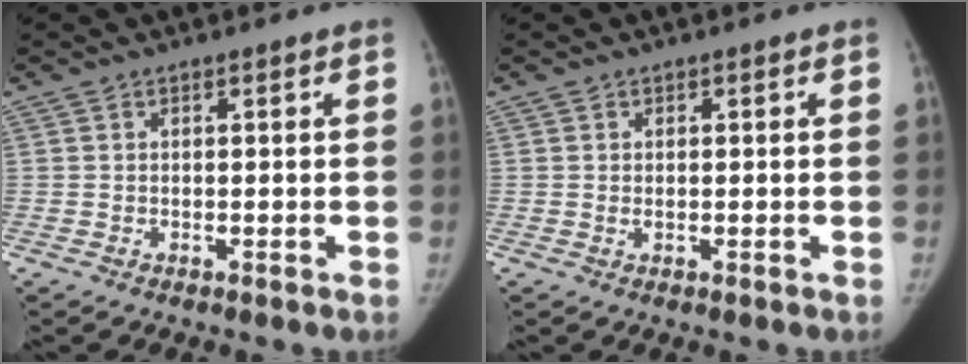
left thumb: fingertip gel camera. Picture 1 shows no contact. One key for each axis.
{"total": 0.7, "fx": 0.1, "fy": 0.5, "fz": 0.5, "tx": -0.006, "ty": -0.001, "tz": 0.001}